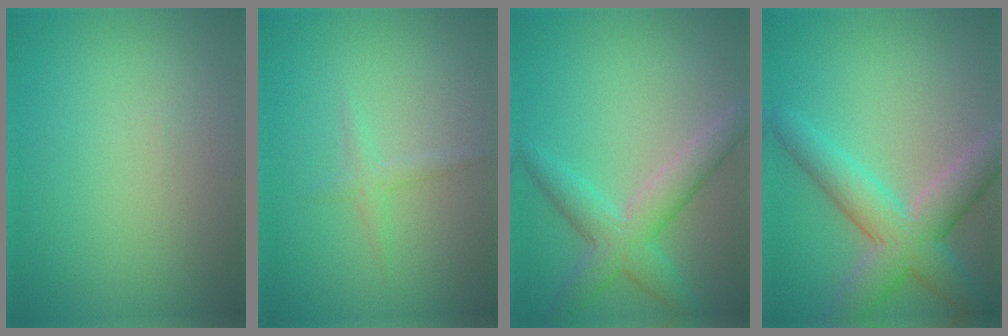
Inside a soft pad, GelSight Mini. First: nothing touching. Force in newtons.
{"total": 1.2, "press": 1.2, "slide": 0.0}
{"total": 4.5, "press": 4.5, "slide": 0.2}
{"total": 6.6, "press": 6.5, "slide": 0.3}